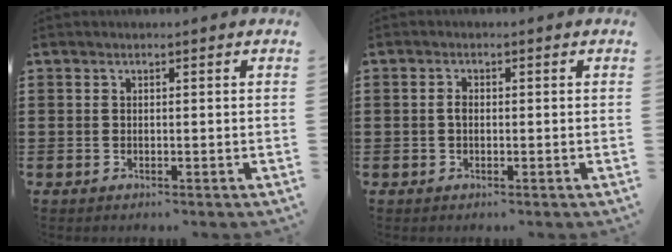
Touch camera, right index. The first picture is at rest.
{"total": 1.4, "force": [-0.1, 0.7, 1.2], "torque": [-0.024, 0.003, -0.003]}